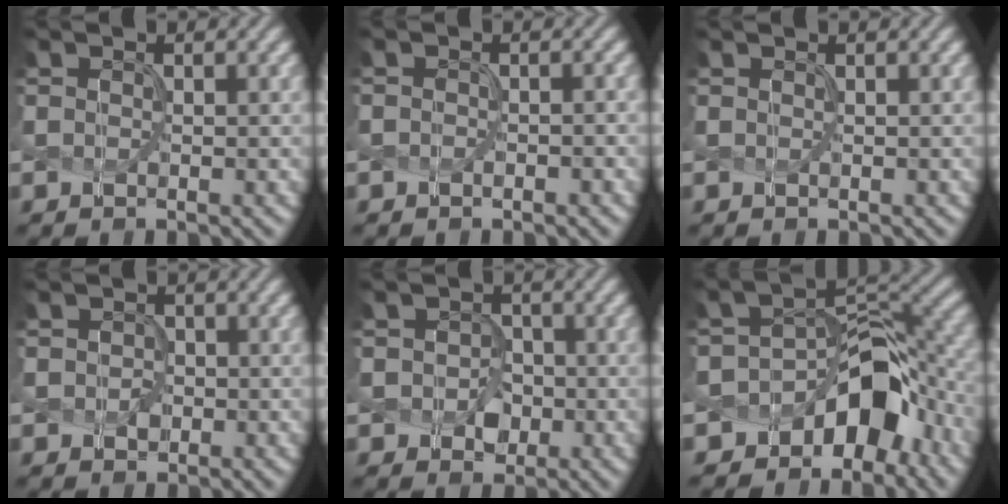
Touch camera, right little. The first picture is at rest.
{"total": 0.6, "force": [-0.3, 0.2, 0.5], "torque": [-0.004, -0.003, -0.005]}
{"total": 0.0}
{"total": 1.4, "force": [-0.1, 1.2, 0.7], "torque": [-0.014, -0.006, -0.002]}
{"total": 2.8, "force": [-0.5, 2.4, 1.5], "torque": [-0.024, -0.006, -0.011]}
{"total": 8.9, "force": [-5.0, 4.9, 5.4], "torque": [-0.054, 0.011, -0.097]}